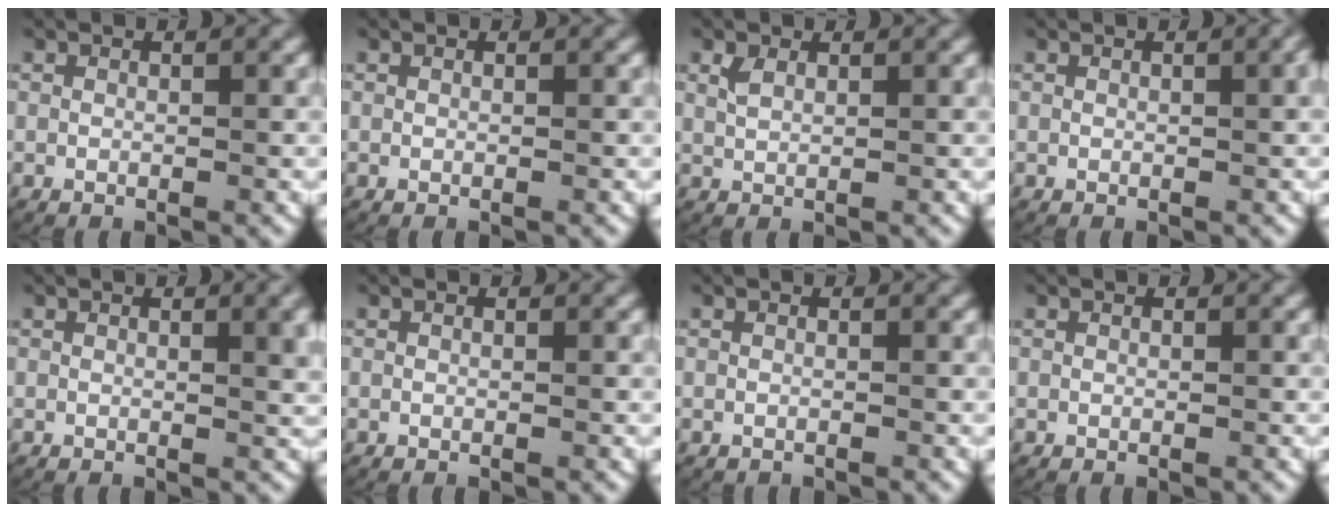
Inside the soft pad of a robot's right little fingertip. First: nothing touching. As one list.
[{"total": 0.0}, {"total": 1.1, "force": [0.7, 0.5, 0.6], "torque": [-0.017, -0.001, 0.018]}, {"total": 1.0, "force": [0.2, 0.2, 0.9], "torque": [-0.004, 0.006, 0.002]}, {"total": 1.7, "force": [0.7, 0.3, 1.6], "torque": [-0.013, 0.000, 0.012]}, {"total": 0.0}, {"total": 0.0}, {"total": 0.0}]